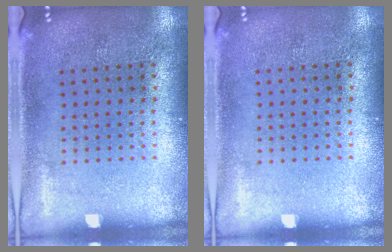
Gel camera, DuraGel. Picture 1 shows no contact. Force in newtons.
{"total": 0.0}